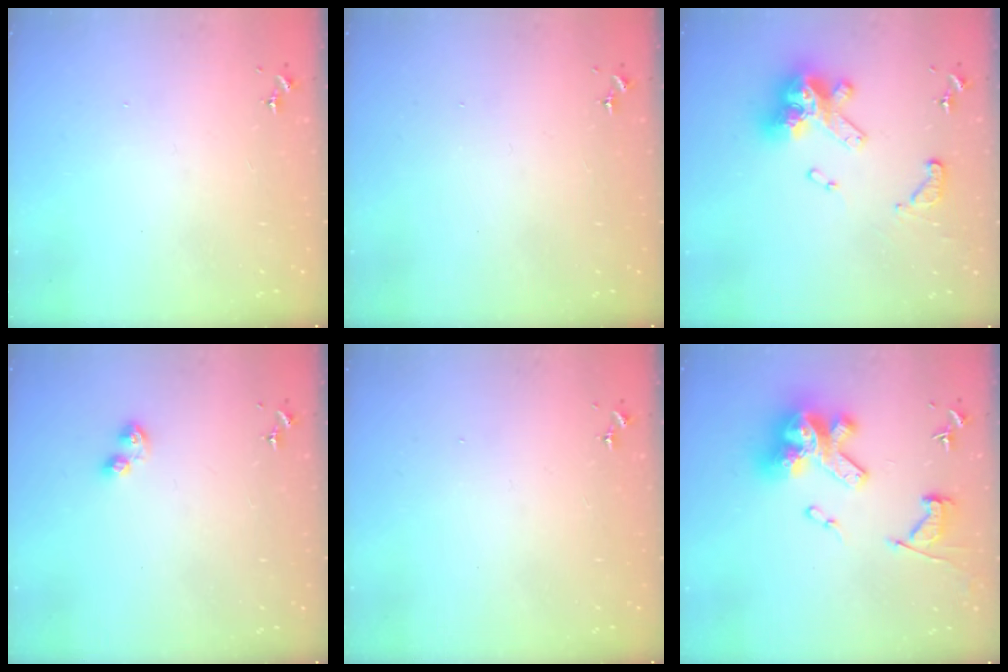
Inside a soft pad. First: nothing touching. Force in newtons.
{"total": 0.0}
{"total": 17.2, "press": 17.1, "slide": 1.6}
{"total": 5.1, "press": 5.1, "slide": 0.6}
{"total": 0.0}
{"total": 24.1, "press": 24.0, "slide": 2.3}